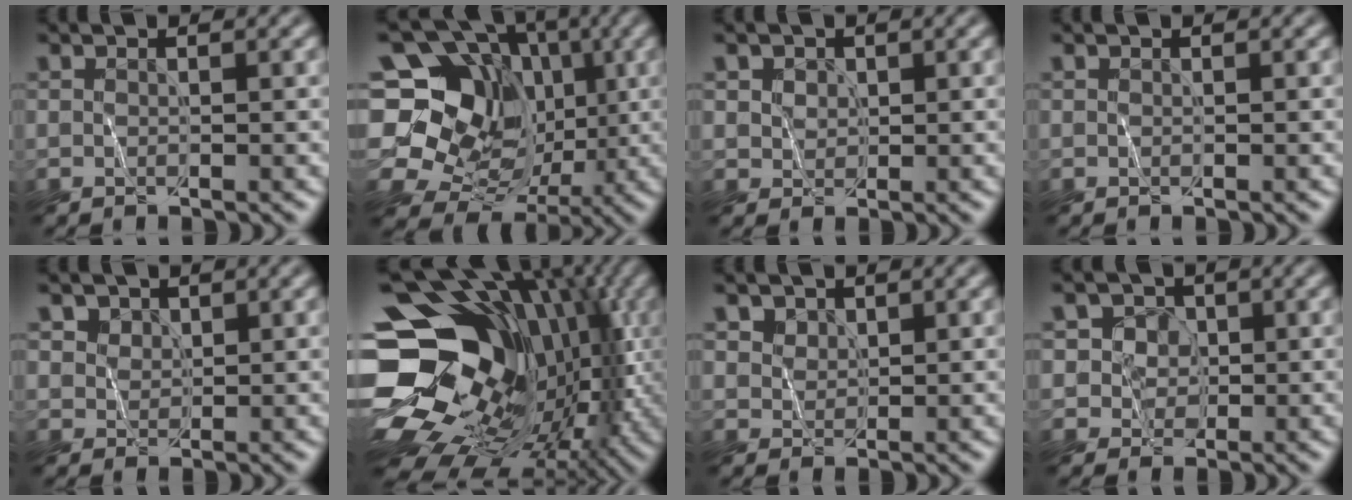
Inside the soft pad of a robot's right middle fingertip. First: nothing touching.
{"total": 17.9, "force": [2.6, 15.7, 8.1], "torque": [-0.182, 0.043, 0.036]}
{"total": 2.8, "force": [1.8, 1.9, 0.8], "torque": [-0.017, 0.010, 0.030]}
{"total": 0.0}
{"total": 3.6, "force": [2.5, 2.3, 1.0], "torque": [-0.035, 0.000, 0.046]}
{"total": 19.4, "force": [-0.6, 14.6, 12.8], "torque": [-0.218, 0.011, -0.001]}
{"total": 3.1, "force": [2.4, 1.9, 0.8], "torque": [-0.033, -0.004, 0.051]}
{"total": 4.1, "force": [1.6, 3.6, 1.2], "torque": [0.007, 0.034, 0.007]}